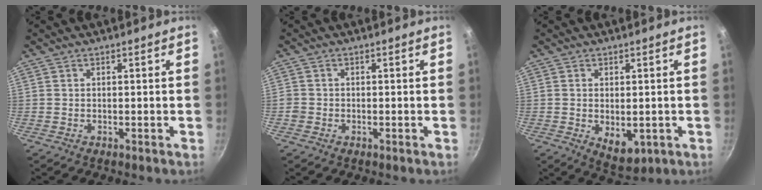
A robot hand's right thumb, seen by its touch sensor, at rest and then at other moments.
{"total": 1.4, "force": [-0.5, 1.3, 0.4], "torque": [-0.007, 0.001, -0.011]}
{"total": 6.5, "force": [-1.0, 3.8, 5.1], "torque": [-0.068, -0.011, -0.003]}